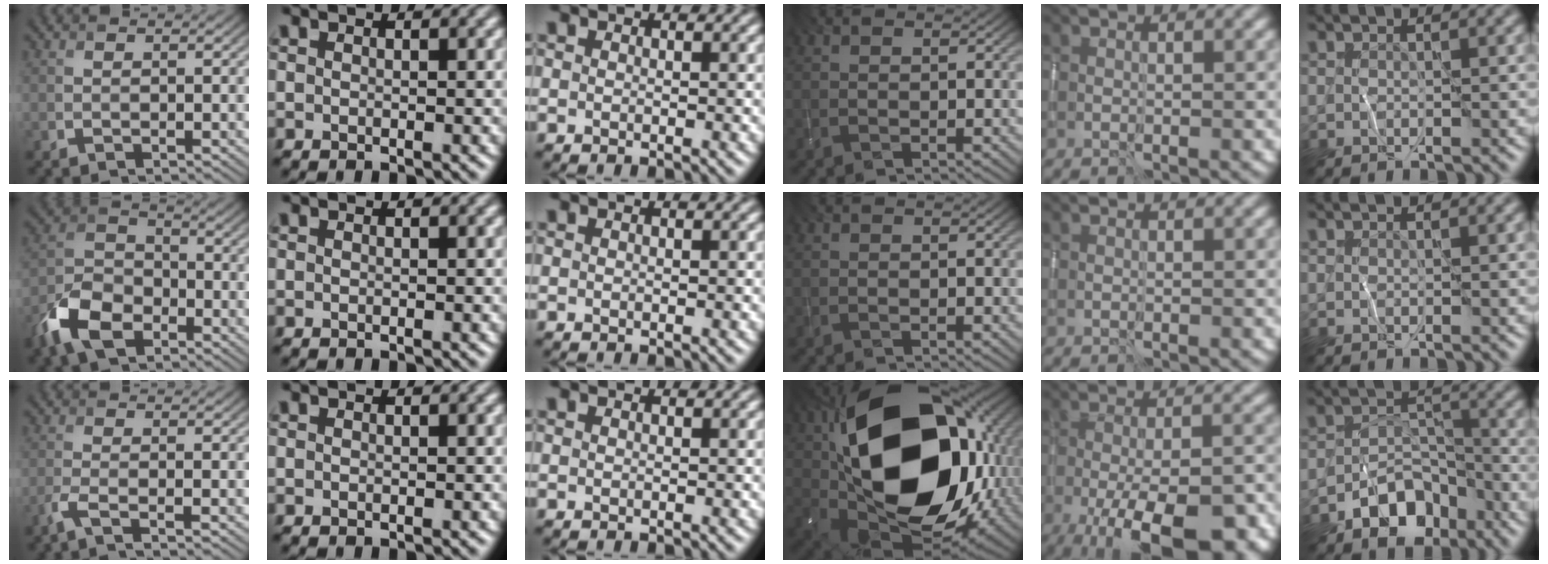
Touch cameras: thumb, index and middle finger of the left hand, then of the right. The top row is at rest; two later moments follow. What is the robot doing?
{"motion": "wipe", "object": "whiteboard"}